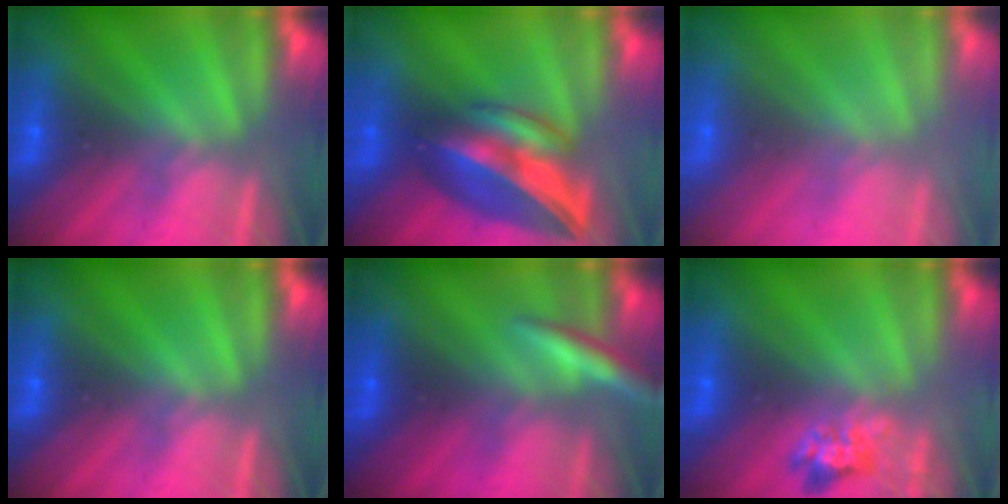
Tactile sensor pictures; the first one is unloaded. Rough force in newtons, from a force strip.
{"total": 5.7}
{"total": 2.5}
{"total": 0.0}
{"total": 3.0}
{"total": 2.4}